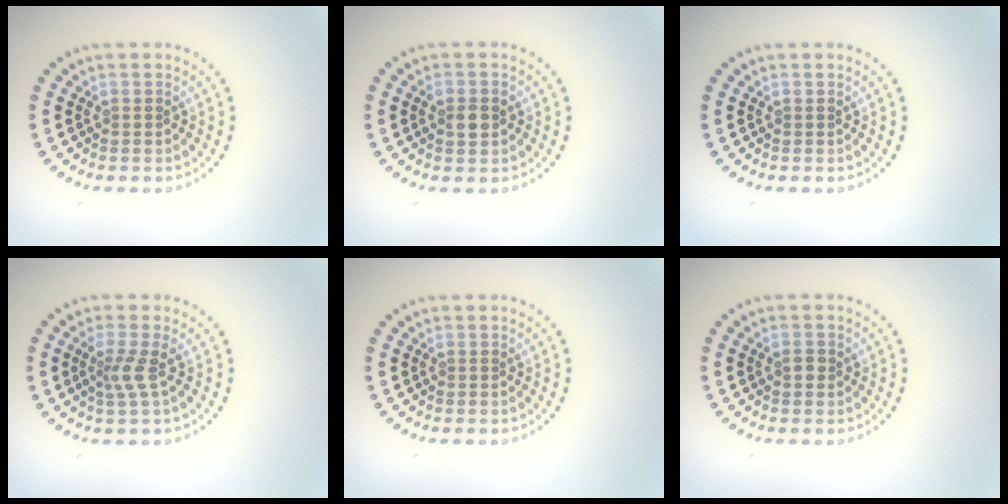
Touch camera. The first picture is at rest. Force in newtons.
{"total": 2.2, "press": 2.2, "slide": 0.2}
{"total": 0.0}
{"total": 2.0, "press": 1.3, "slide": 1.5}
{"total": 0.0}
{"total": 0.9, "press": 0.8, "slide": 0.1}